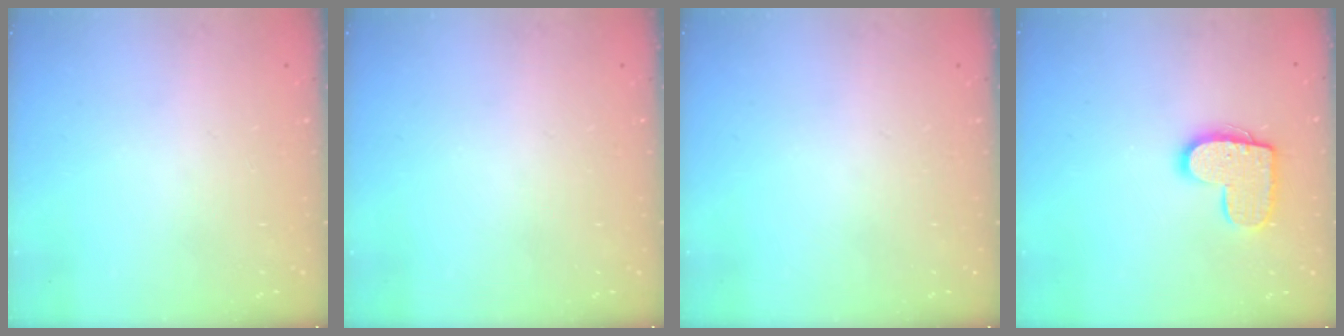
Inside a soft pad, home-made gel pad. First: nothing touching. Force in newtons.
{"total": 0.0}
{"total": 0.0}
{"total": 12.4, "press": 12.4, "slide": 0.6}